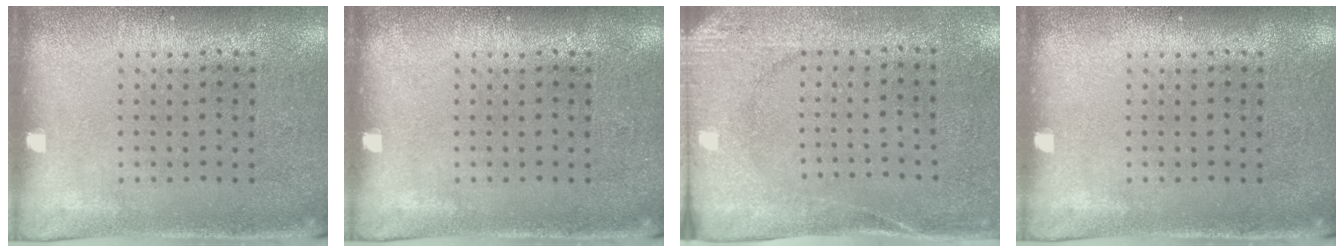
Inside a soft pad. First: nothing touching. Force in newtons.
{"total": 0.0}
{"total": 2.7, "press": 2.1, "slide": 1.6}
{"total": 0.0}